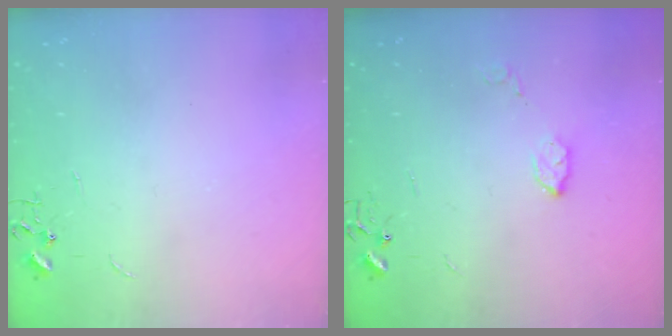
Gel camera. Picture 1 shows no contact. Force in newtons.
{"total": 4.0, "press": 4.0, "slide": 0.7}